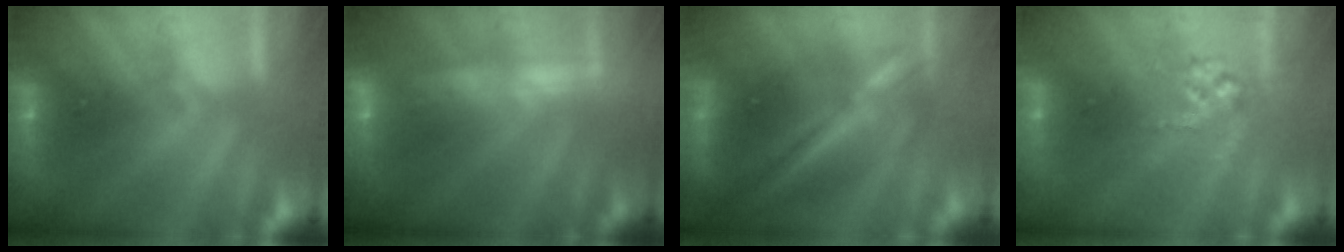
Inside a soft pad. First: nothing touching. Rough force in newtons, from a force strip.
{"total": 2.3}
{"total": 5.6}
{"total": 2.8}